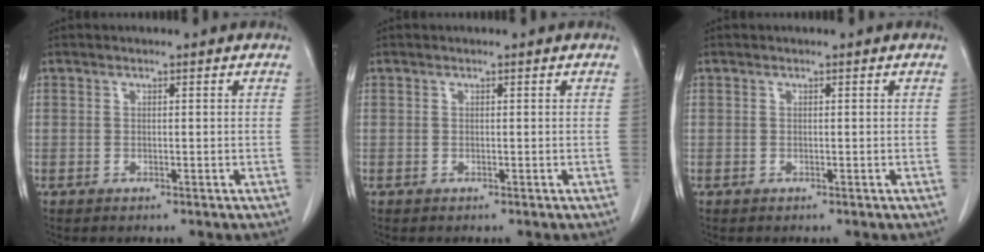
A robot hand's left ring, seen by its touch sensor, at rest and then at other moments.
{"total": 0.0}
{"total": 0.0}